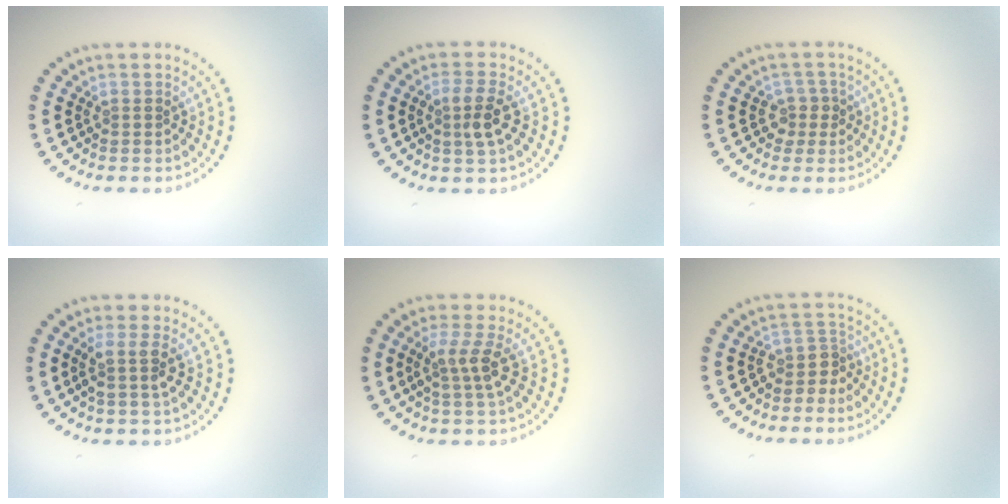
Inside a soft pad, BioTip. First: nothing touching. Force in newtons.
{"total": 2.5, "press": 2.3, "slide": 1.0}
{"total": 1.7, "press": 1.3, "slide": 1.1}
{"total": 2.0, "press": 1.6, "slide": 1.2}
{"total": 2.6, "press": 2.0, "slide": 1.7}
{"total": 2.3, "press": 1.7, "slide": 1.6}